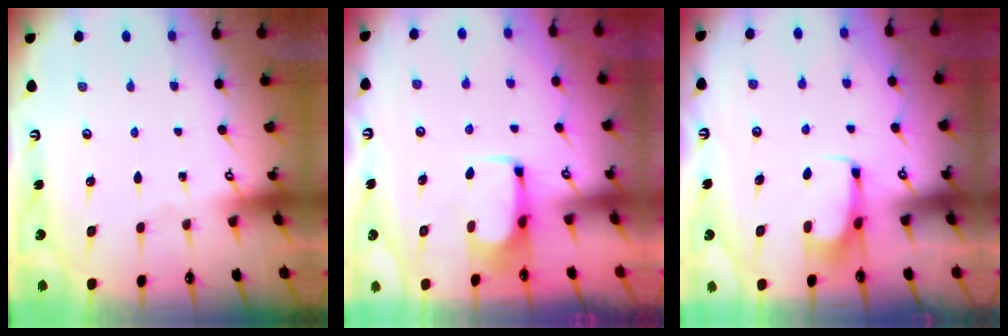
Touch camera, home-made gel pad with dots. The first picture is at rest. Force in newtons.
{"total": 3.7, "press": 3.6, "slide": 0.7}
{"total": 2.1, "press": 2.1, "slide": 0.1}